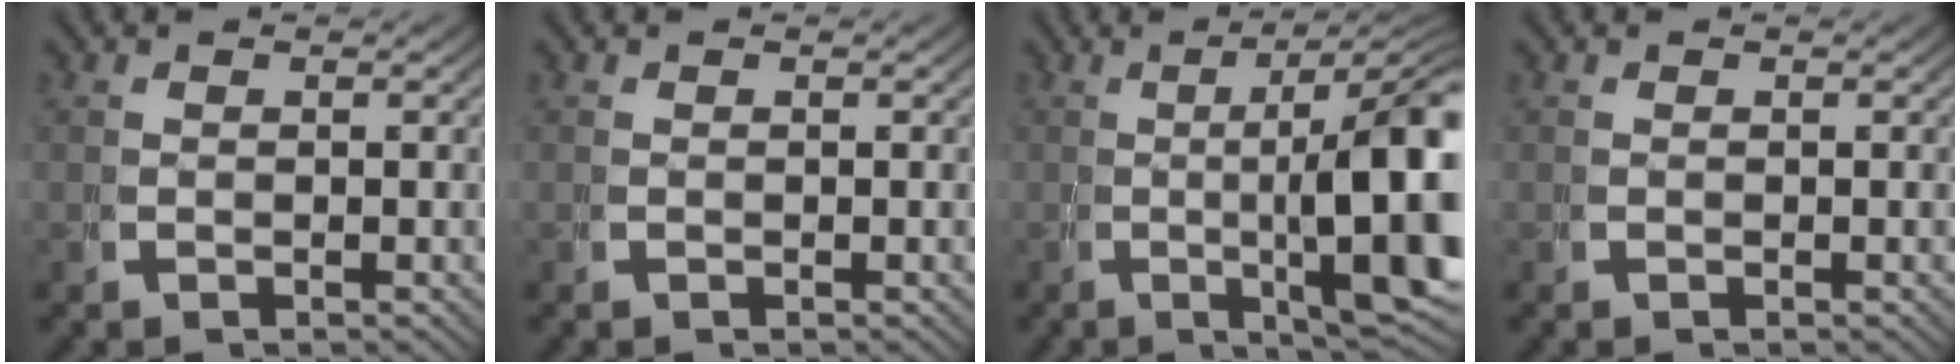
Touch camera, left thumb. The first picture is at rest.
{"total": 0.0}
{"total": 12.9, "force": [-0.3, 4.2, 12.2], "torque": [-0.161, -0.007, -0.005]}
{"total": 0.0}